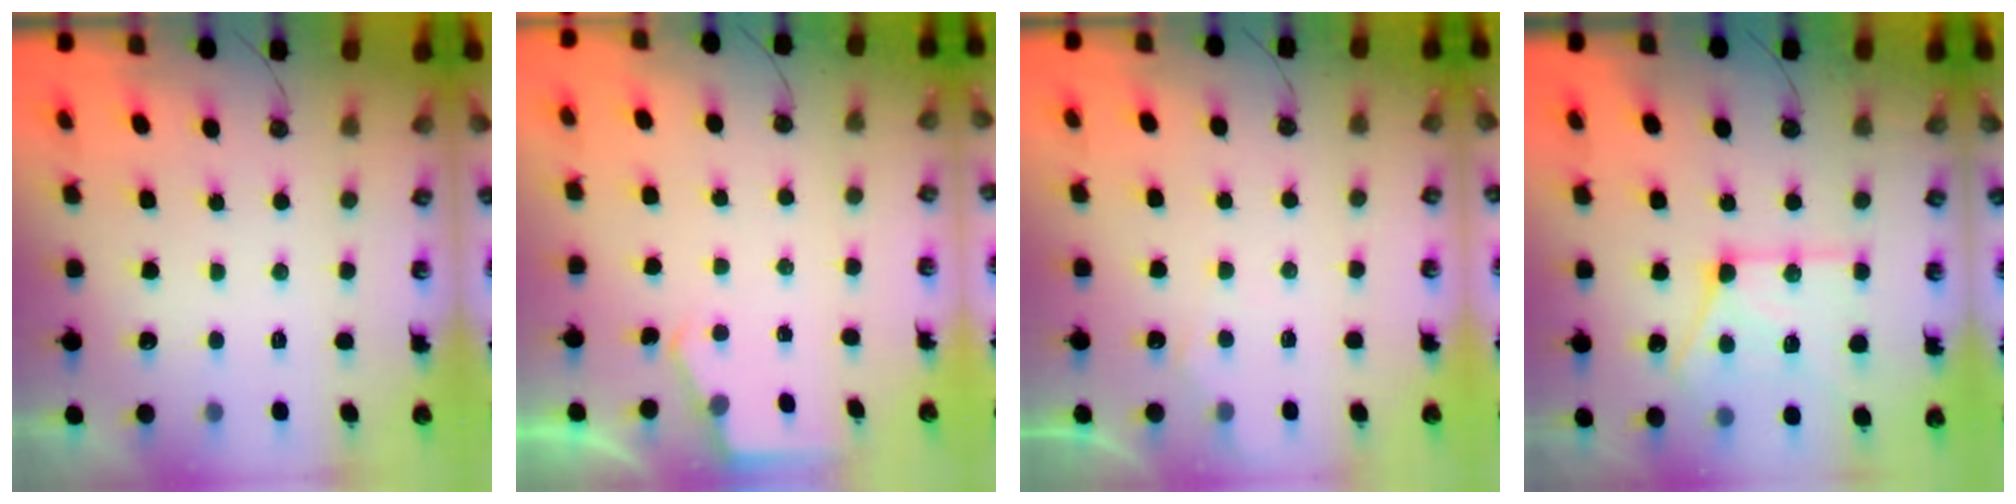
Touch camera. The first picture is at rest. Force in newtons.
{"total": 2.3, "press": 2.3, "slide": 0.3}
{"total": 4.0, "press": 4.0, "slide": 0.4}
{"total": 17.3, "press": 17.2, "slide": 1.5}